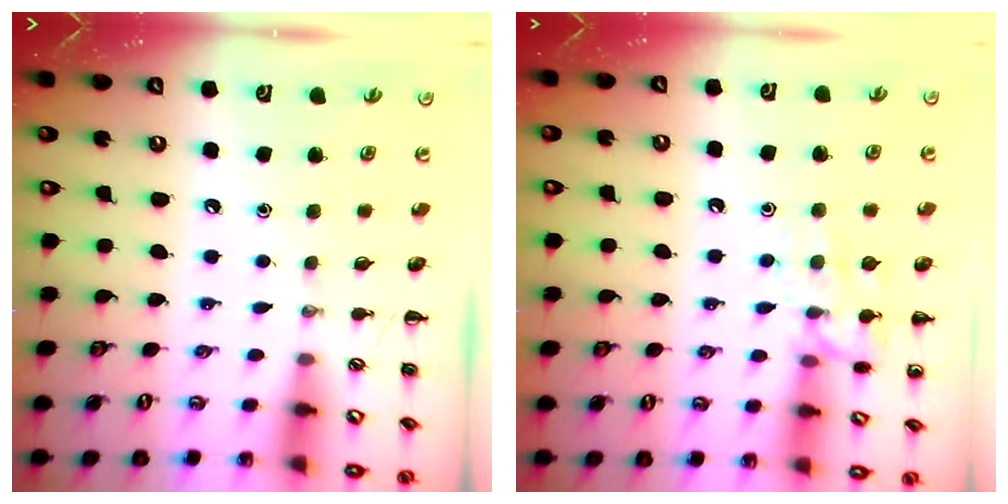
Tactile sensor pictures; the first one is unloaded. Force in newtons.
{"total": 11.6, "press": 11.6, "slide": 0.4}